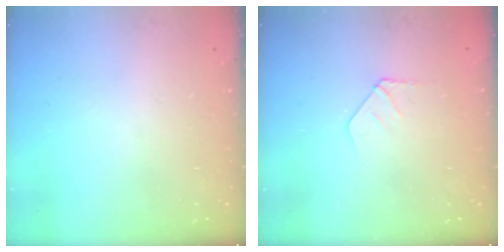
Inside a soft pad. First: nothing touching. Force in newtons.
{"total": 4.1, "press": 4.1, "slide": 0.3}